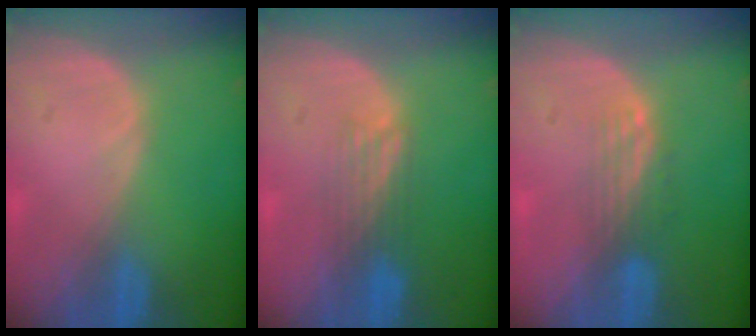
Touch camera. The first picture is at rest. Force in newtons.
{"total": 4.0, "press": 3.3, "slide": 2.2}
{"total": 3.3, "press": 2.7, "slide": 1.9}